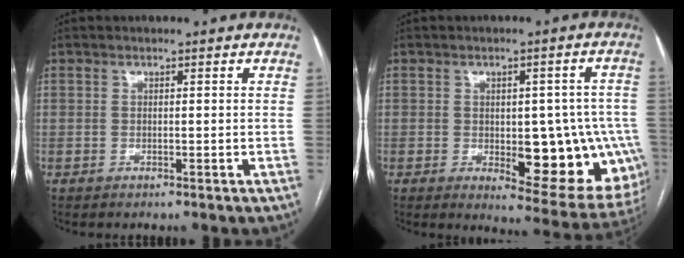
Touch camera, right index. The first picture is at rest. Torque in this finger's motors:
{"motor_torque": [1.48, 0.17, 0.31, 0.06]}